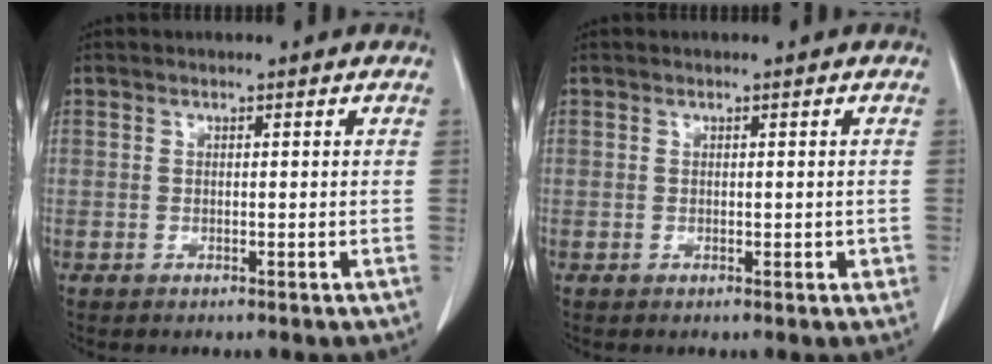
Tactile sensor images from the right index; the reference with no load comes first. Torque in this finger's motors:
{"motor_torque": [-0.06, 0.02, 0.01, 0.01]}